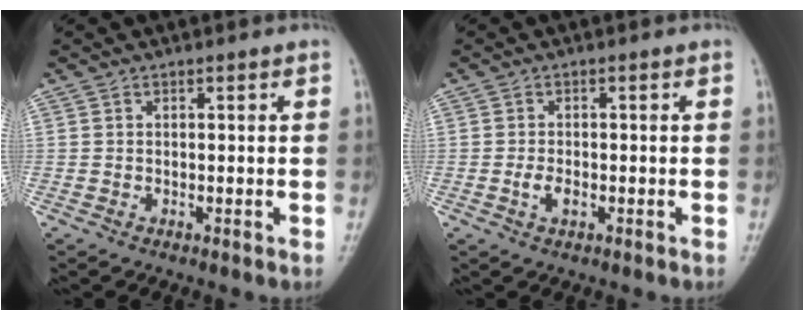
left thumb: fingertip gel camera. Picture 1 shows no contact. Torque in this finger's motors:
{"motor_torque": [-0.04, 0.21, 0.58, 0.37, 0.00]}